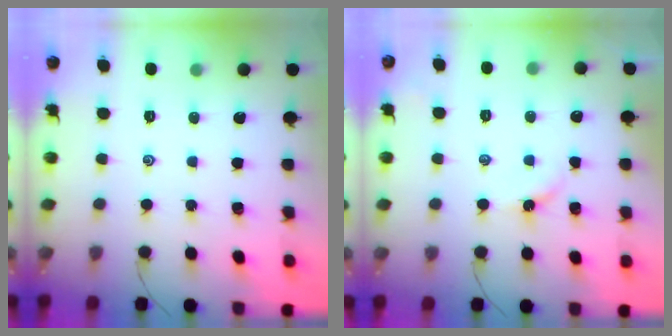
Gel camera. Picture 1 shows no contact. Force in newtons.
{"total": 3.4, "press": 3.3, "slide": 0.4}